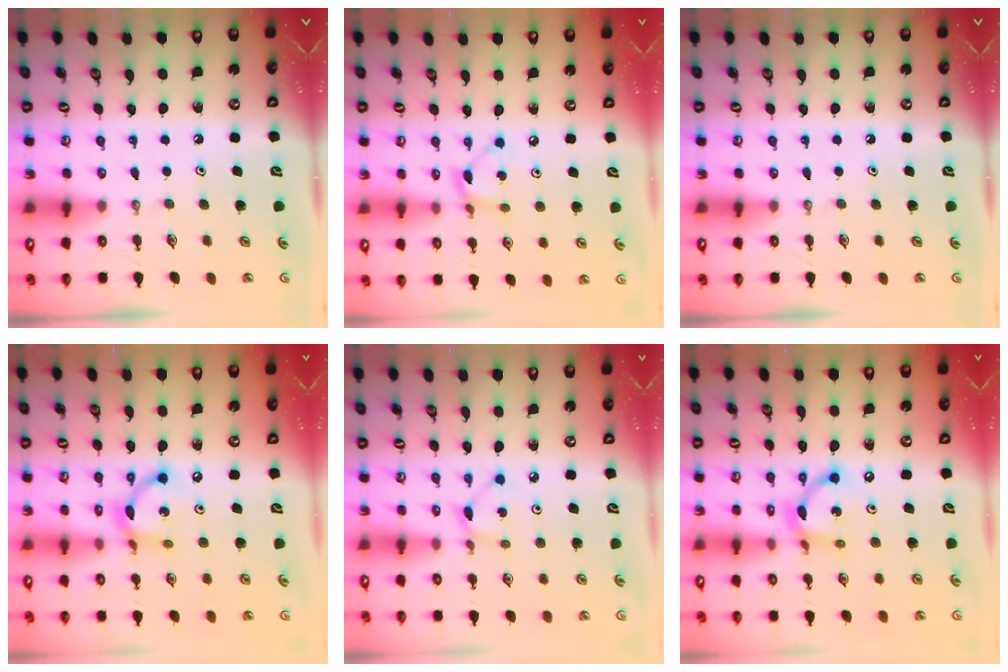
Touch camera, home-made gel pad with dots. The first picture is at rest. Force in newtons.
{"total": 3.0, "press": 3.0, "slide": 0.2}
{"total": 0.0}
{"total": 10.9, "press": 10.9, "slide": 0.6}
{"total": 1.8, "press": 1.8, "slide": 0.3}
{"total": 11.0, "press": 11.0, "slide": 0.6}